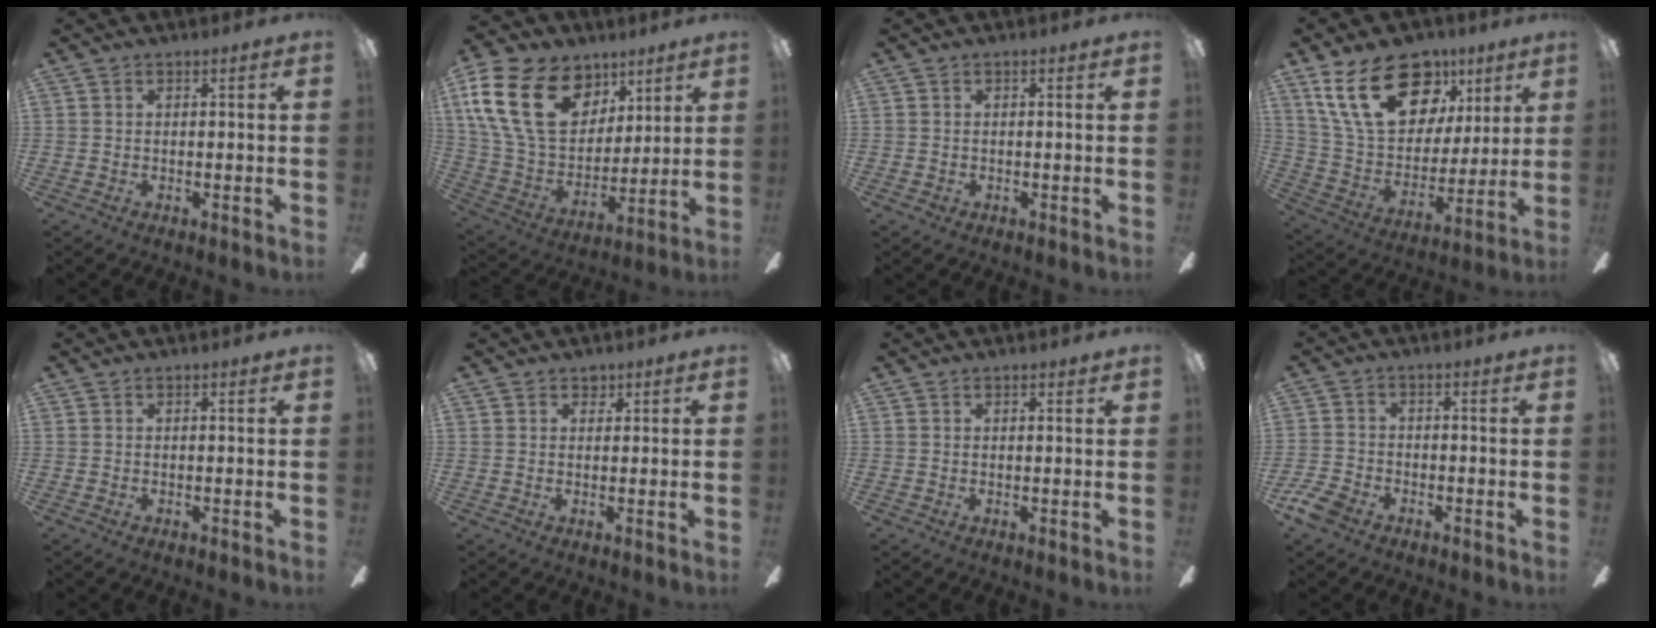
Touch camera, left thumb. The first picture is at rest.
{"total": 23.3, "force": [10.6, 15.8, 13.5], "torque": [-0.276, -0.036, 0.193]}
{"total": 0.6, "force": [-0.2, 0.5, 0.1], "torque": [-0.001, 0.005, -0.006]}
{"total": 25.1, "force": [12.5, 15.4, 15.3], "torque": [-0.262, -0.052, 0.228]}
{"total": 0.0}
{"total": 2.1, "force": [1.5, 1.4, 0.2], "torque": [0.009, -0.005, 0.025]}
{"total": 0.9, "force": [0.8, 0.2, 0.4], "torque": [-0.003, -0.001, 0.012]}
{"total": 5.3, "force": [-3.5, 3.0, 2.6], "torque": [-0.068, 0.012, -0.070]}